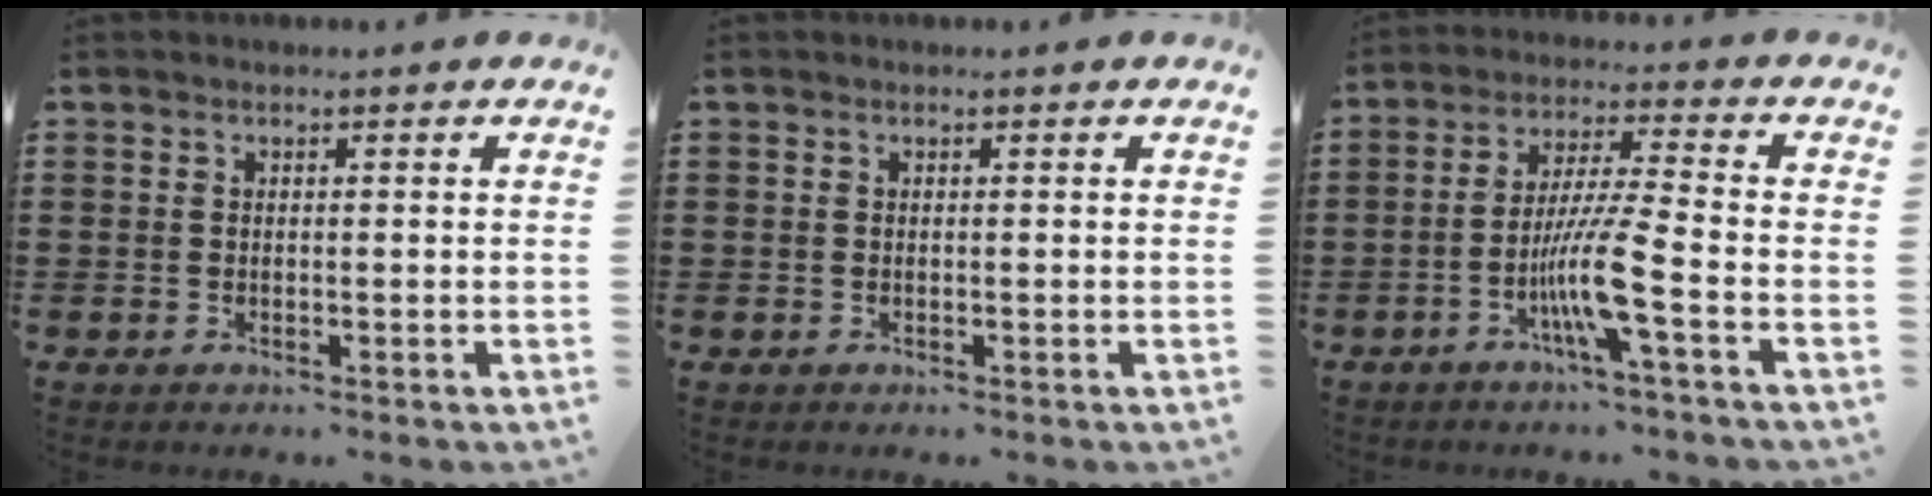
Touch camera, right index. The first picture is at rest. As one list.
[{"total": 0.0}, {"total": 8.5, "force": [-3.7, -0.2, 7.7], "torque": [-0.155, -0.014, -0.074]}]